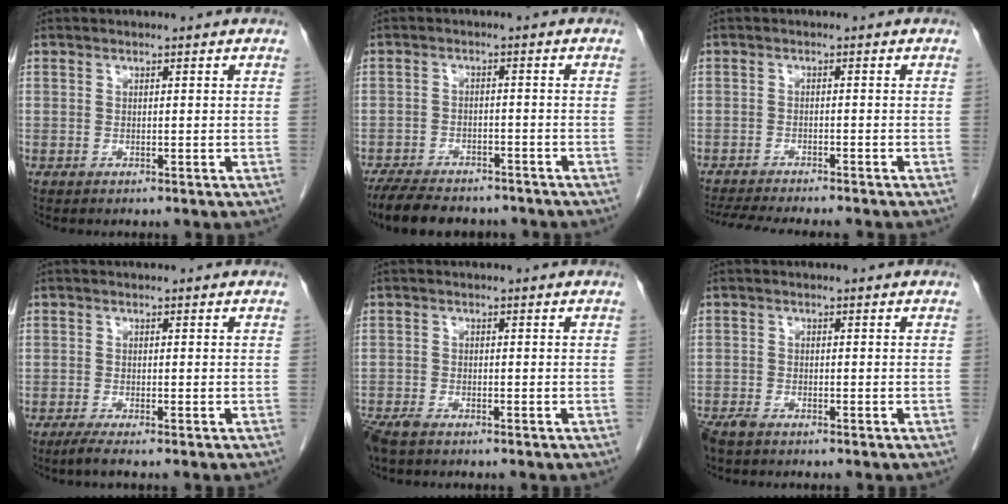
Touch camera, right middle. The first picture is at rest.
{"total": 12.3, "force": [-10.3, 4.3, 5.2], "torque": [-0.098, -0.004, -0.148]}
{"total": 11.3, "force": [-10.1, 1.2, 4.9], "torque": [-0.070, -0.015, -0.140]}
{"total": 1.7, "force": [-1.2, -0.2, 1.1], "torque": [-0.031, -0.006, -0.027]}
{"total": 4.0, "force": [-3.2, 1.1, 2.1], "torque": [-0.041, -0.011, -0.054]}
{"total": 3.1, "force": [-2.6, 0.9, 1.5], "torque": [-0.028, -0.008, -0.042]}